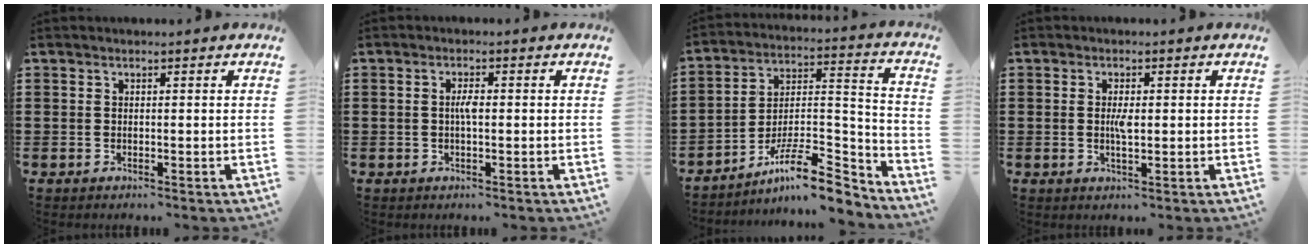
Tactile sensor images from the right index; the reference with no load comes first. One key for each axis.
{"total": 2.3, "fx": -0.1, "fy": 0.6, "fz": 2.2, "tx": -0.042, "ty": 0.002, "tz": -0.003}
{"total": 11.7, "fx": -9.2, "fy": 2.9, "fz": 6.6, "tx": -0.104, "ty": 0.023, "tz": -0.174}
{"total": 2.9, "fx": 0.0, "fy": 0.9, "fz": 2.7, "tx": -0.051, "ty": 0.000, "tz": -0.001}